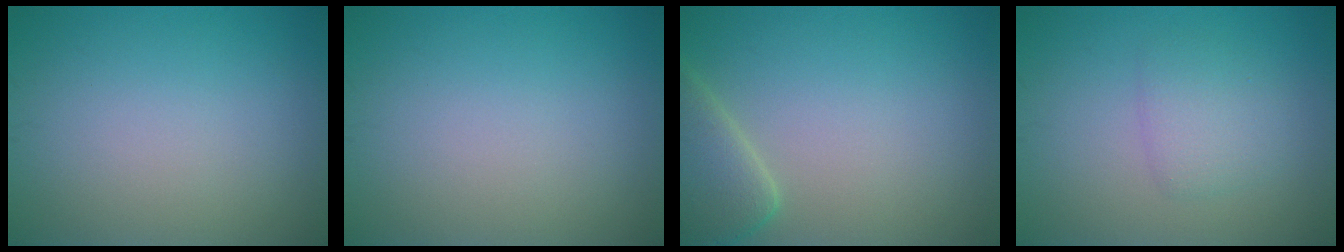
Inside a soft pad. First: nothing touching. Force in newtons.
{"total": 0.0}
{"total": 4.1, "press": 4.1, "slide": 0.5}
{"total": 2.4, "press": 2.4, "slide": 0.1}